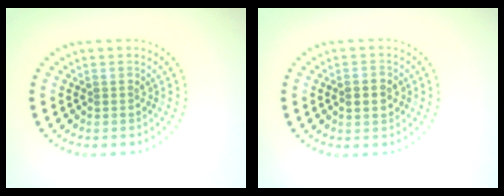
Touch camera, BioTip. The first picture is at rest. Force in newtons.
{"total": 1.9, "press": 1.8, "slide": 0.2}